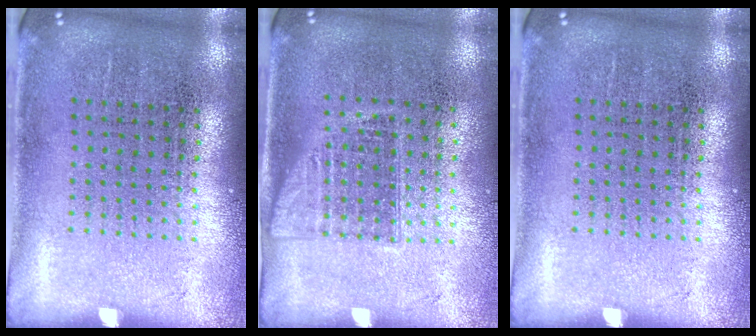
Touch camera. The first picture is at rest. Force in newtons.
{"total": 1.0, "press": 0.9, "slide": 0.4}
{"total": 0.0}